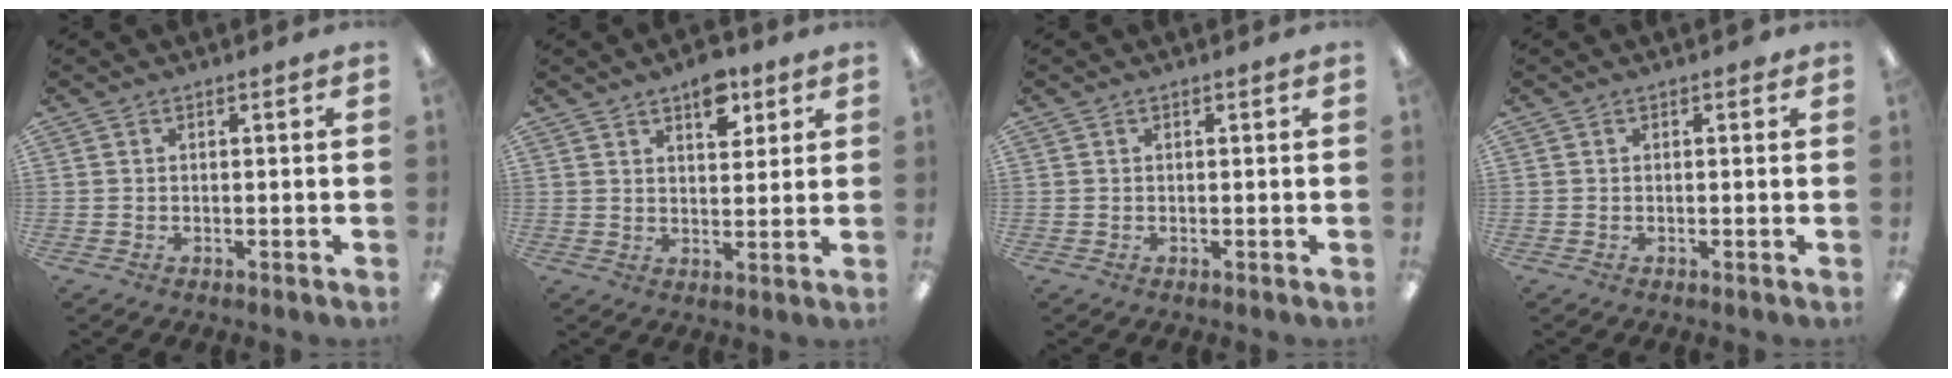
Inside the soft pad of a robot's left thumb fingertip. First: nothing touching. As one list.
[{"total": 7.9, "force": [5.1, 3.9, 4.5], "torque": [-0.044, -0.028, 0.083]}, {"total": 0.0}, {"total": 0.5, "force": [0.3, 0.3, 0.3], "torque": [-0.007, 0.003, 0.004]}]